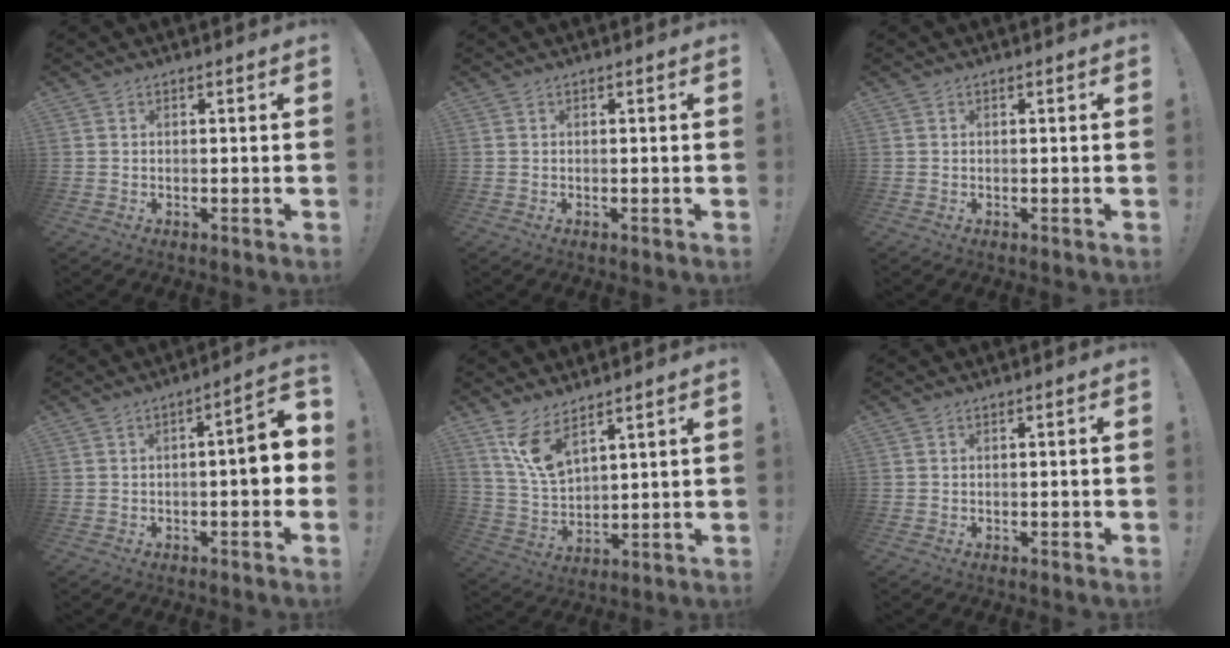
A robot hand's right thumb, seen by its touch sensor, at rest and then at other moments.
{"total": 0.0}
{"total": 0.0}
{"total": 7.2, "force": [-0.8, 1.4, 7.0], "torque": [-0.097, 0.001, -0.017]}
{"total": 9.6, "force": [6.8, 3.5, 5.7], "torque": [-0.113, -0.034, 0.130]}
{"total": 1.0, "force": [-0.6, 0.1, 0.8], "torque": [-0.013, 0.001, -0.009]}